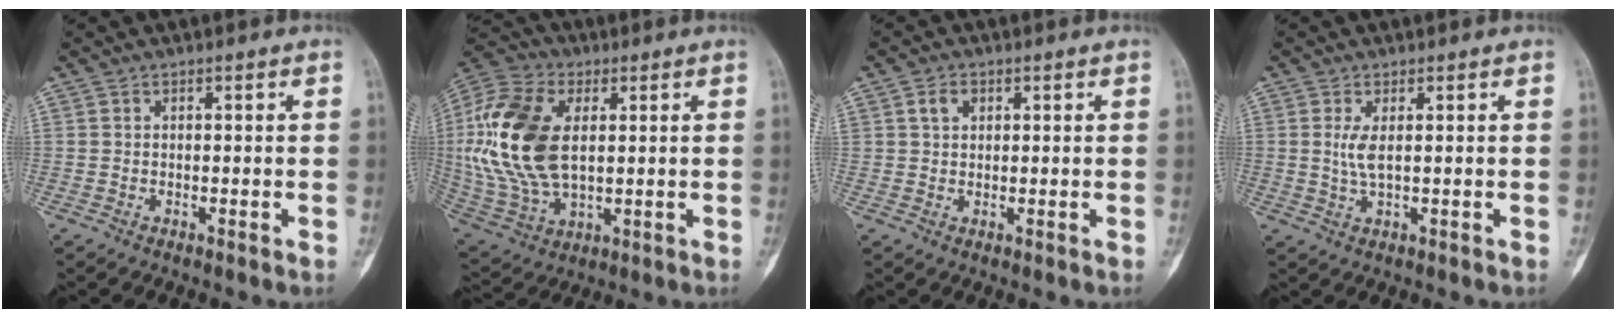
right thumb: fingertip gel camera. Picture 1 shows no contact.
{"total": 20.8, "force": [2.8, 12.3, 16.6], "torque": [-0.353, -0.006, 0.054]}
{"total": 2.7, "force": [1.1, 2.0, 1.5], "torque": [-0.021, 0.001, 0.021]}
{"total": 3.0, "force": [0.6, 0.8, 2.9], "torque": [-0.072, -0.006, 0.018]}